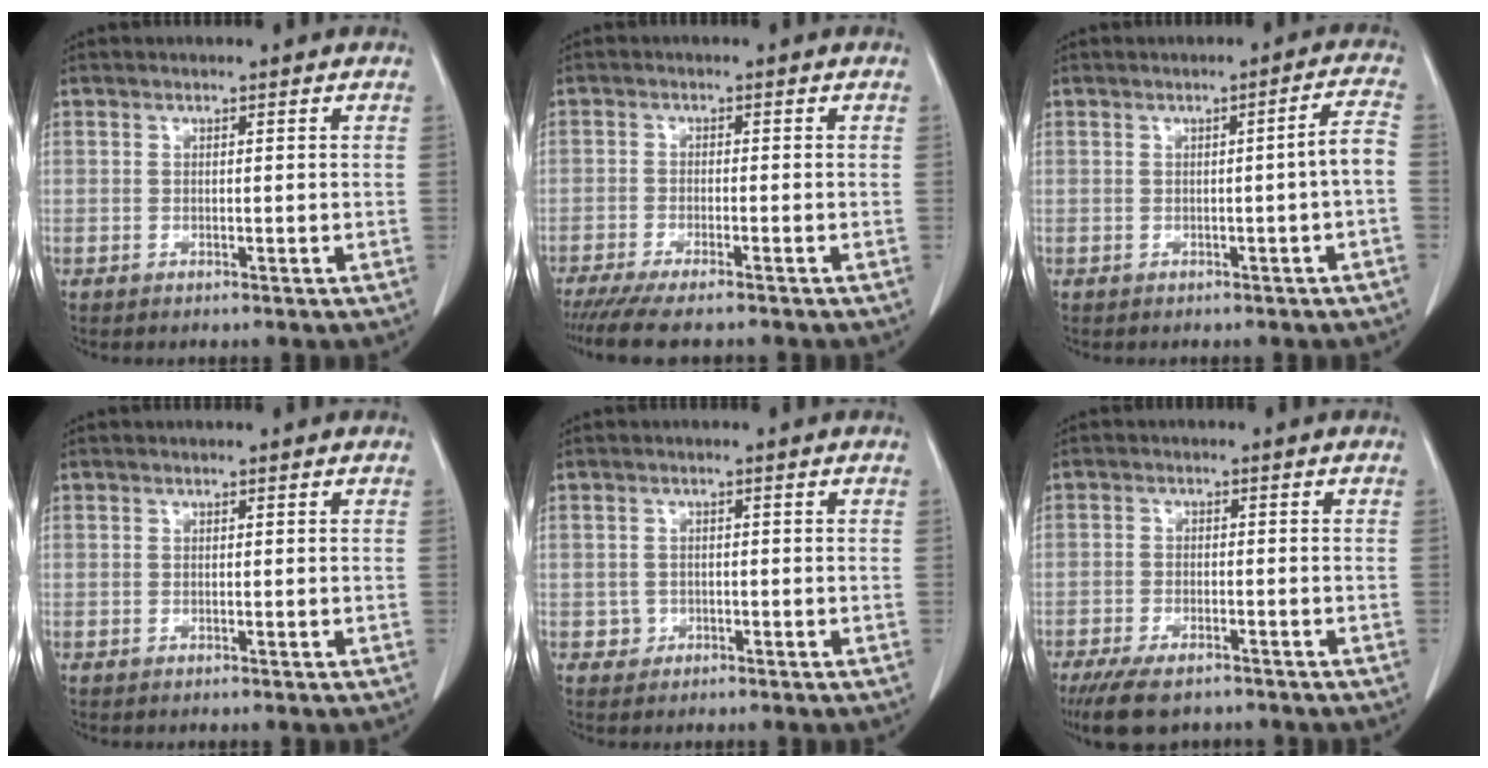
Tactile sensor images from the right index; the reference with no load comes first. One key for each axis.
{"total": 8.4, "fx": -7.0, "fy": 1.0, "fz": 4.5, "tx": -0.061, "ty": -0.016, "tz": -0.110}
{"total": 3.5, "fx": -0.8, "fy": -0.4, "fz": 3.4, "tx": -0.043, "ty": 0.007, "tz": -0.011}
{"total": 0.0}
{"total": 1.4, "fx": -0.6, "fy": 1.3, "fz": 0.0, "tx": 0.007, "ty": 0.007, "tz": -0.011}
{"total": 8.0, "fx": -6.2, "fy": 2.7, "fz": 4.2, "tx": -0.067, "ty": -0.009, "tz": -0.097}